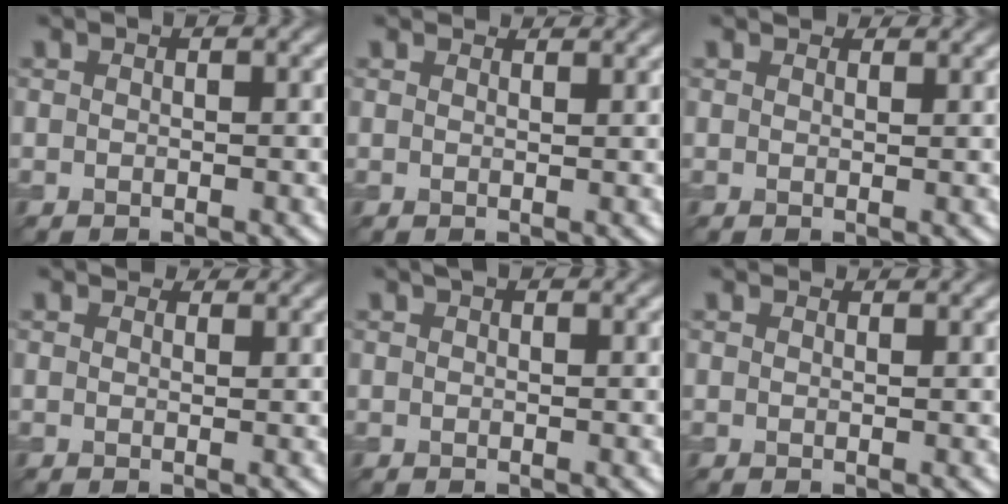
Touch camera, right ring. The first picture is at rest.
{"total": 2.3, "force": [2.2, 0.3, 0.5], "torque": [-0.016, 0.002, 0.023]}
{"total": 1.7, "force": [1.5, 0.6, 0.4], "torque": [-0.012, -0.003, 0.016]}
{"total": 2.2, "force": [1.9, 0.8, 0.6], "torque": [-0.015, 0.000, 0.021]}
{"total": 1.3, "force": [1.1, 0.3, 0.5], "torque": [-0.011, -0.001, 0.014]}
{"total": 2.1, "force": [2.0, 0.3, 0.4], "torque": [-0.017, 0.001, 0.020]}